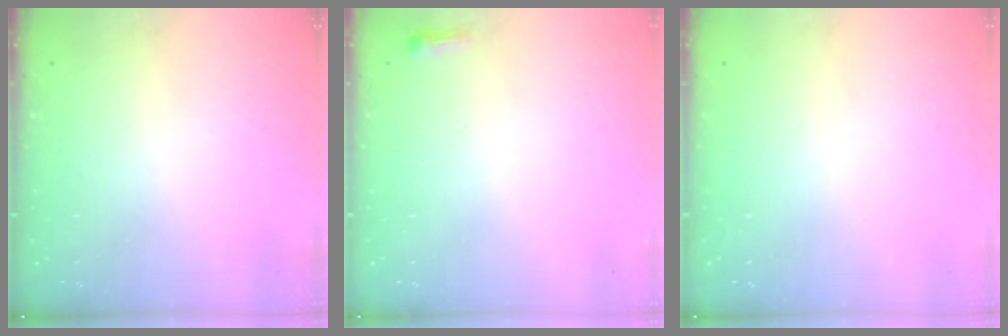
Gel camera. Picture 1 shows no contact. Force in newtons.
{"total": 2.6, "press": 2.5, "slide": 0.6}
{"total": 0.0}